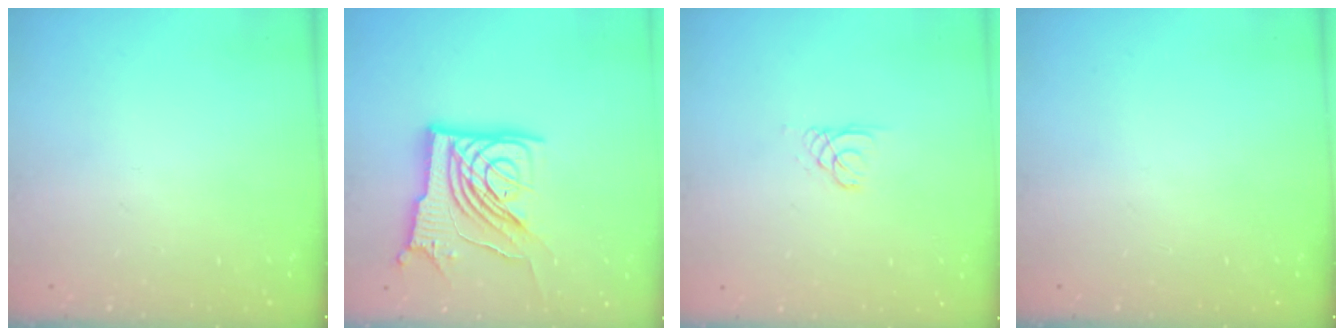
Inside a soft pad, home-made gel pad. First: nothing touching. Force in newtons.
{"total": 14.5, "press": 14.4, "slide": 1.2}
{"total": 0.8, "press": 0.8, "slide": 0.1}
{"total": 0.0}